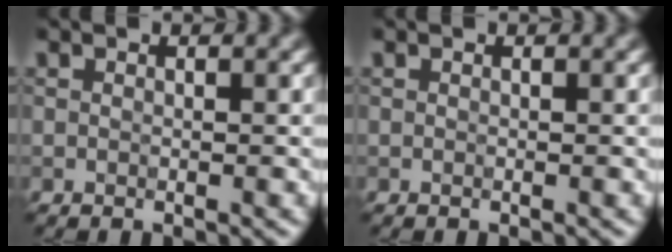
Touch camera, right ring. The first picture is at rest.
{"total": 0.0}